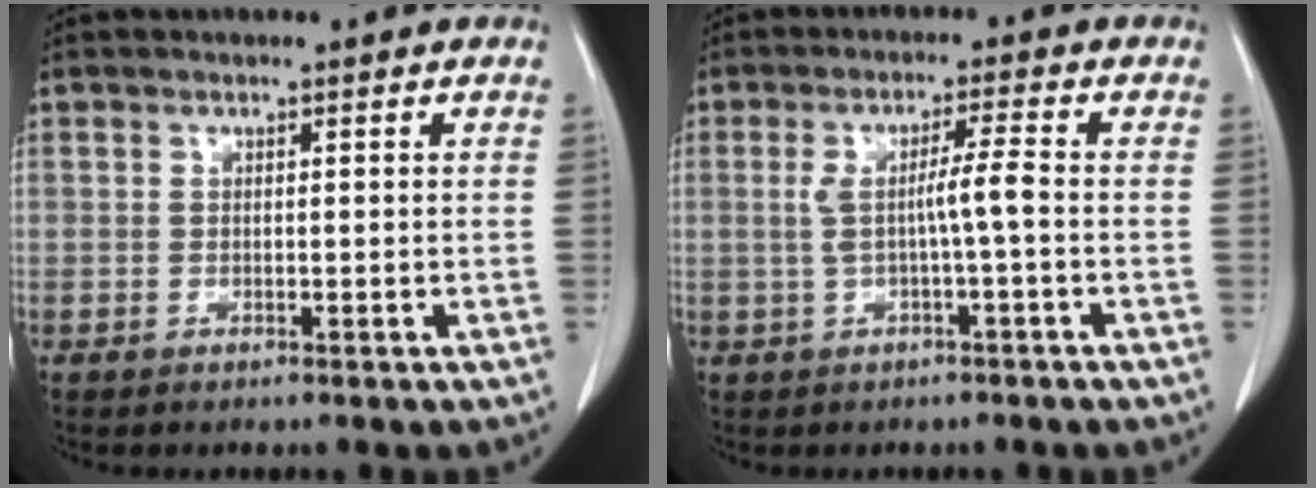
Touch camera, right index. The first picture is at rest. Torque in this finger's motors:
{"motor_torque": [0.65, -0.18, 0.43, 0.10]}